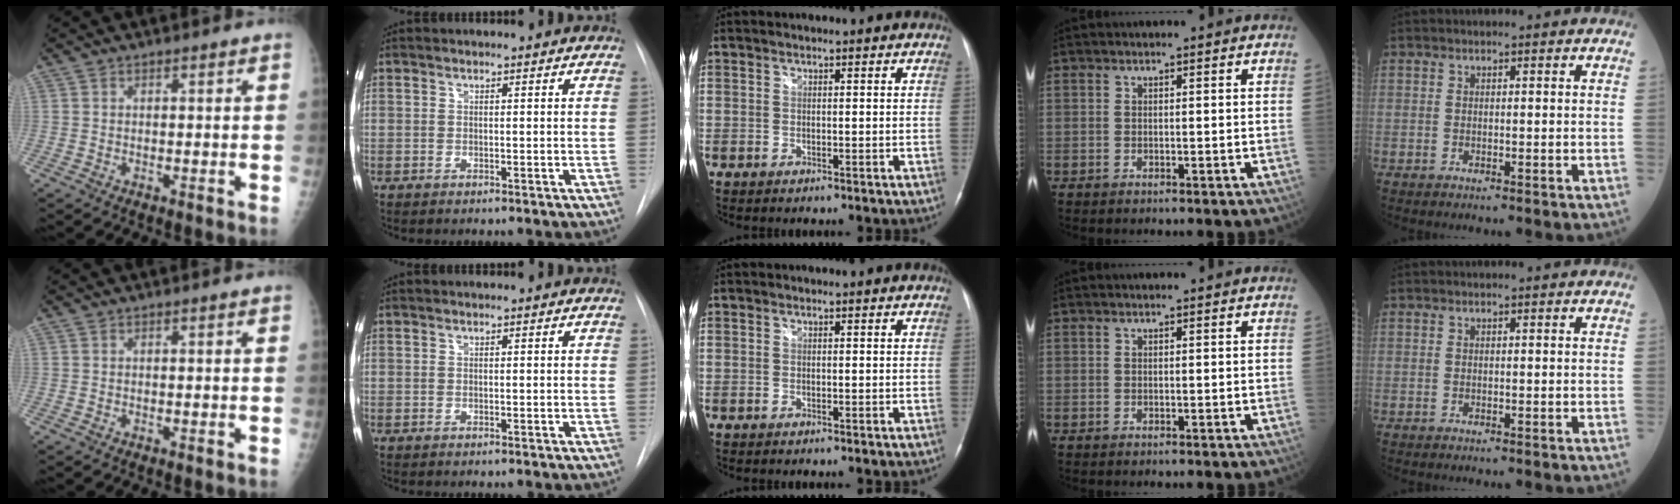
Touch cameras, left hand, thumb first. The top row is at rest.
{}